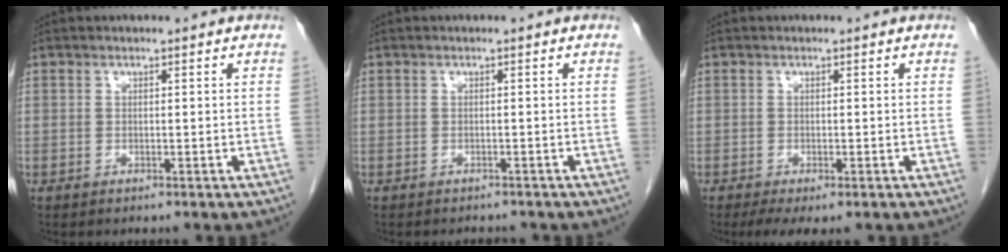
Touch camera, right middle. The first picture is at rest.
{"total": 2.9, "force": [-2.6, 1.1, 0.6], "torque": [-0.009, -0.003, -0.031]}
{"total": 4.4, "force": [-3.0, 1.5, 2.9], "torque": [-0.045, -0.010, -0.044]}